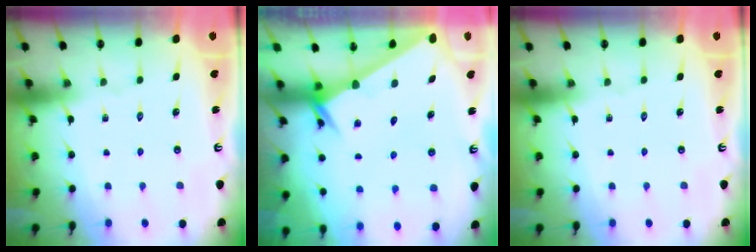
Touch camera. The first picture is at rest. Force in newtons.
{"total": 2.2, "press": 2.2, "slide": 0.1}
{"total": 0.0}